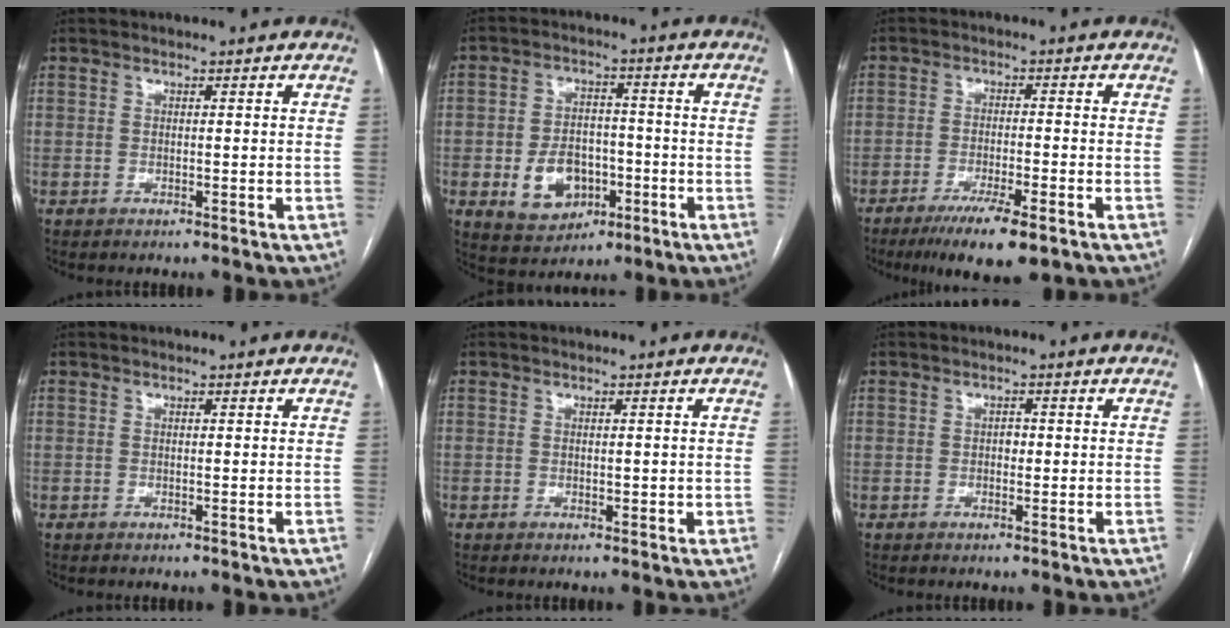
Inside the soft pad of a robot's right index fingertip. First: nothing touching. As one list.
[{"total": 9.0, "force": [-2.8, 6.4, 5.7], "torque": [-0.107, 0.008, -0.037]}, {"total": 8.8, "force": [-5.7, 1.2, 6.6], "torque": [-0.107, -0.019, -0.090]}, {"total": 0.0}, {"total": 1.4, "force": [0.0, 1.0, 1.0], "torque": [-0.014, 0.003, 0.004]}, {"total": 1.1, "force": [-0.1, 0.8, 0.8], "torque": [-0.008, 0.004, -0.002]}]